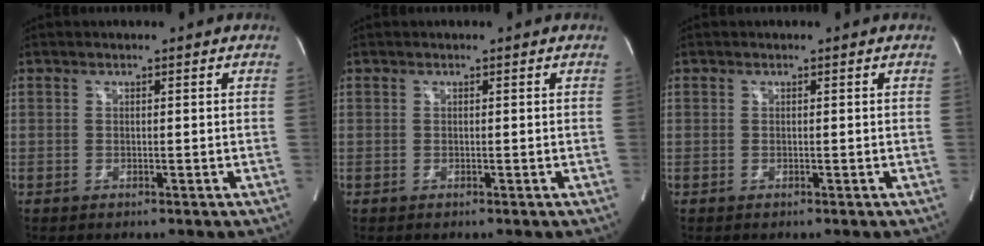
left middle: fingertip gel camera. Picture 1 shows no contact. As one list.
[{"total": 0.0}, {"total": 0.0}]